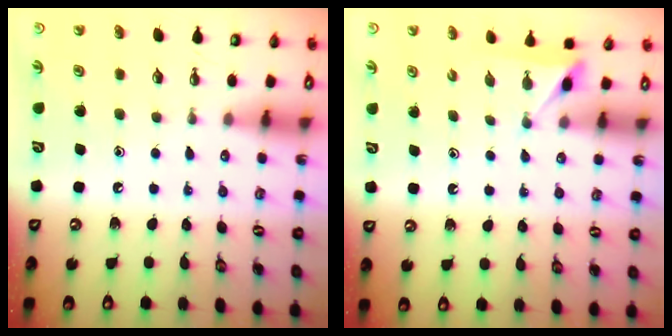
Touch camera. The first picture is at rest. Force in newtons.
{"total": 2.5, "press": 2.5, "slide": 0.3}